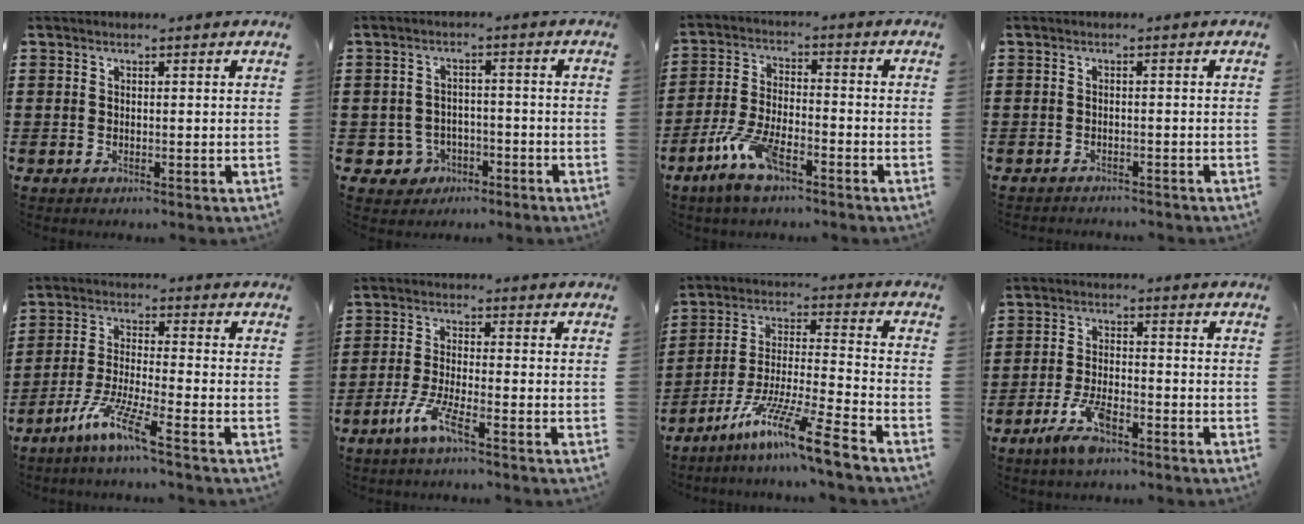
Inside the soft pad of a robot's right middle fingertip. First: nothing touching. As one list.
[{"total": 3.6, "force": [-2.4, 2.6, 0.7], "torque": [-0.029, 0.004, -0.053]}, {"total": 8.2, "force": [-5.0, 2.6, 5.9], "torque": [-0.133, -0.005, -0.096]}, {"total": 1.2, "force": [-1.2, 0.1, 0.0], "torque": [-0.002, 0.003, -0.026]}, {"total": 7.3, "force": [-5.4, 0.3, 4.9], "torque": [-0.103, -0.009, -0.104]}, {"total": 5.4, "force": [-3.4, 0.5, 4.2], "torque": [-0.093, -0.010, -0.066]}, {"total": 11.5, "force": [-8.8, -0.3, 7.3], "torque": [-0.132, 0.004, -0.174]}, {"total": 6.1, "force": [-3.8, 1.9, 4.4], "torque": [-0.097, 0.001, -0.072]}]